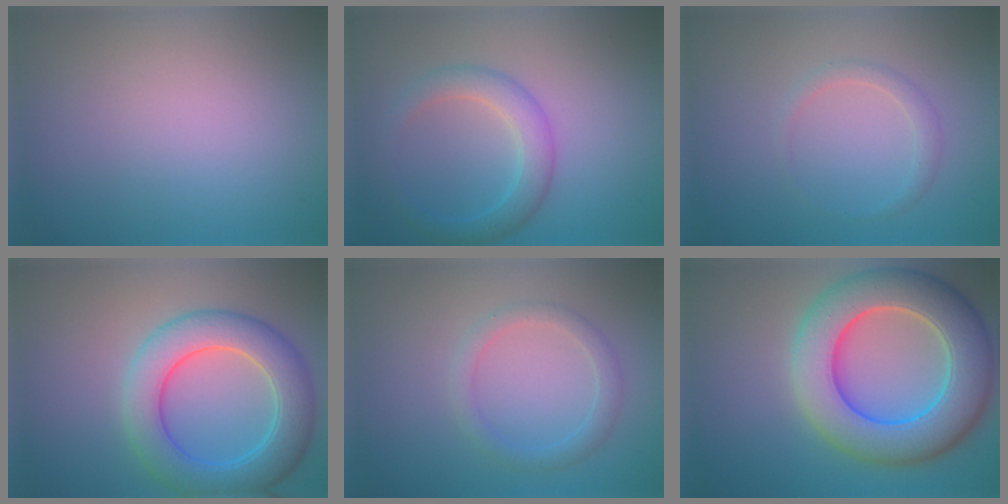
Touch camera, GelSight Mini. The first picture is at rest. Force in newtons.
{"total": 3.2, "press": 3.2, "slide": 0.1}
{"total": 1.3, "press": 1.3, "slide": 0.1}
{"total": 6.9, "press": 6.9, "slide": 0.2}
{"total": 2.0, "press": 2.0, "slide": 0.1}
{"total": 10.7, "press": 10.6, "slide": 0.6}